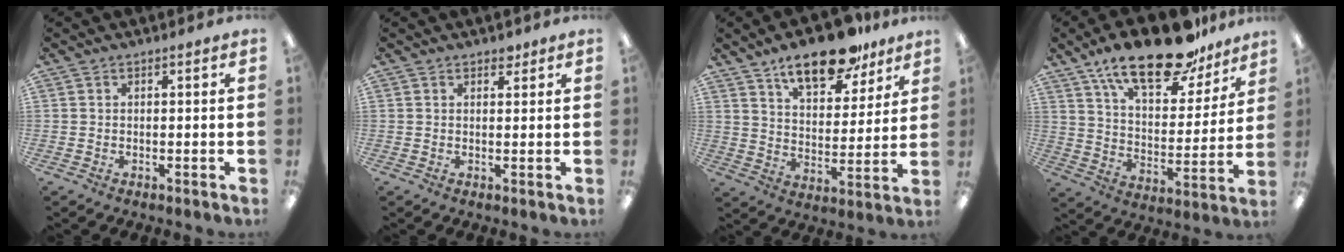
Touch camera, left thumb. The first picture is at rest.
{"total": 1.7, "force": [1.3, 0.8, 0.5], "torque": [0.005, -0.007, 0.022]}
{"total": 16.2, "force": [12.0, 6.5, 8.7], "torque": [-0.130, -0.062, 0.206]}
{"total": 21.5, "force": [15.4, 8.5, 12.3], "torque": [-0.198, -0.092, 0.264]}